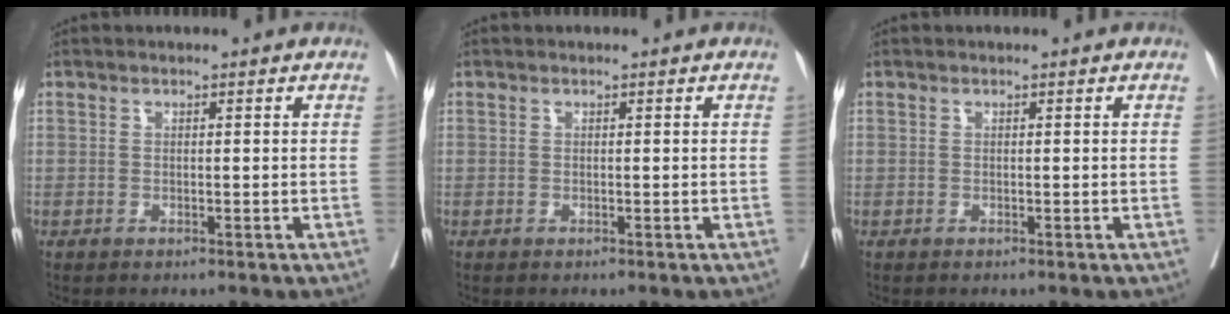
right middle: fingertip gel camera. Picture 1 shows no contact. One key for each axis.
{"total": 0.0}
{"total": 0.0}